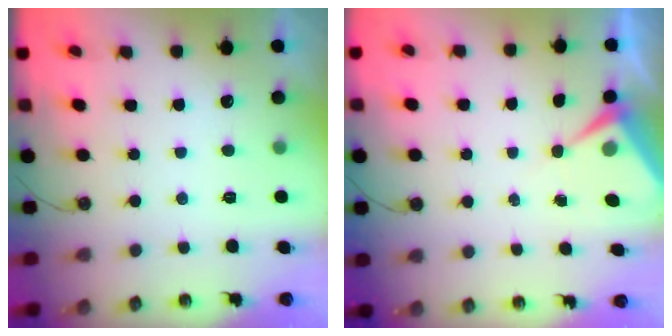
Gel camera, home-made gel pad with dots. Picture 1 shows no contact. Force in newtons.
{"total": 5.8, "press": 5.8, "slide": 0.6}